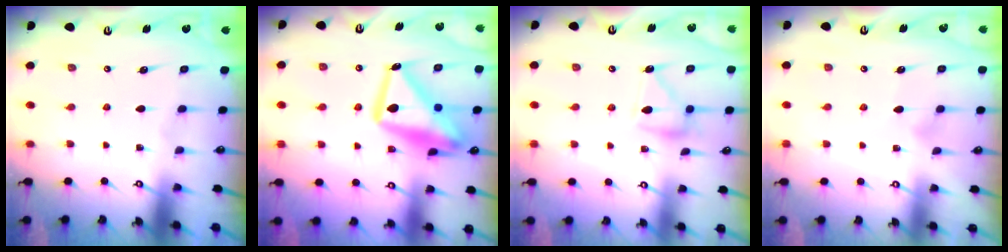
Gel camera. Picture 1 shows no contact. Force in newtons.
{"total": 17.7, "press": 17.6, "slide": 1.9}
{"total": 13.0, "press": 12.9, "slide": 0.7}
{"total": 5.6, "press": 5.6, "slide": 0.2}